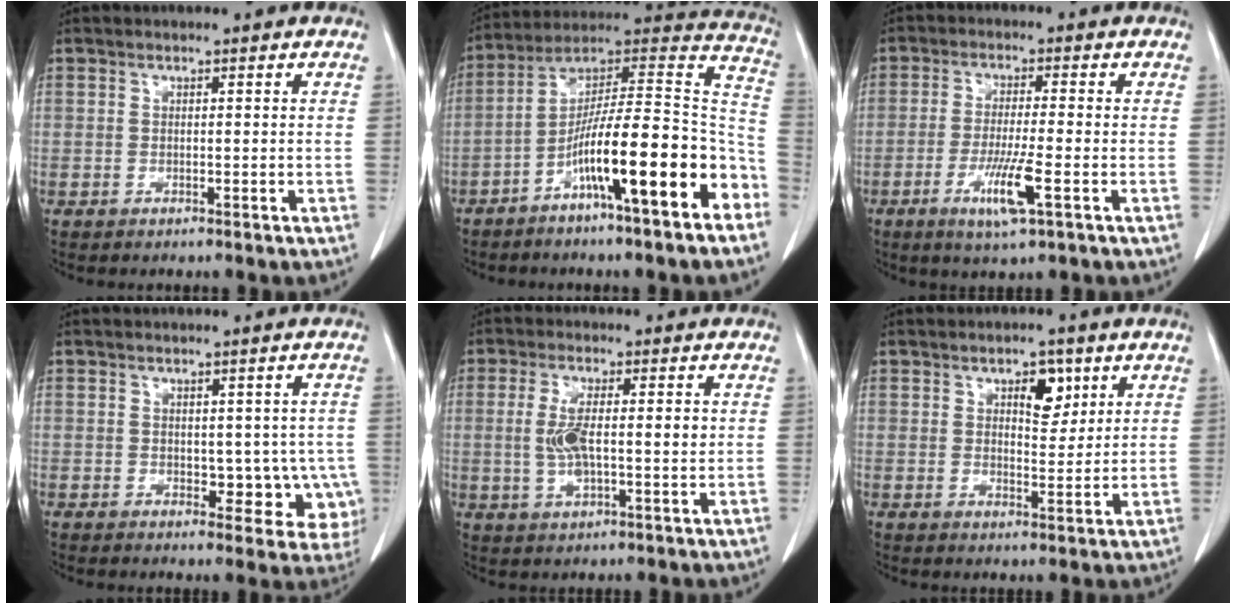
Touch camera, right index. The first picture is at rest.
{"total": 20.2, "force": [-9.2, 1.9, 17.9], "torque": [-0.258, 0.026, -0.149]}
{"total": 7.1, "force": [-2.9, 0.0, 6.4], "torque": [-0.123, -0.017, -0.051]}
{"total": 6.8, "force": [-0.8, 4.4, 5.1], "torque": [-0.033, 0.010, 0.000]}
{"total": 7.1, "force": [0.5, 2.1, 6.8], "torque": [-0.135, 0.006, 0.013]}
{"total": 5.0, "force": [2.5, 2.3, 3.7], "torque": [-0.053, 0.002, 0.039]}